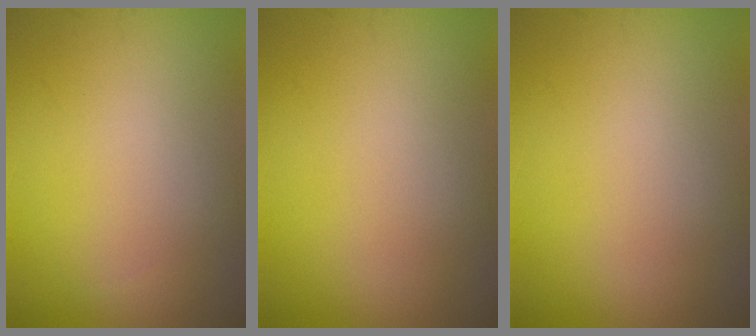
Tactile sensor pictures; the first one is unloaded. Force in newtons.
{"total": 0.0}
{"total": 0.0}